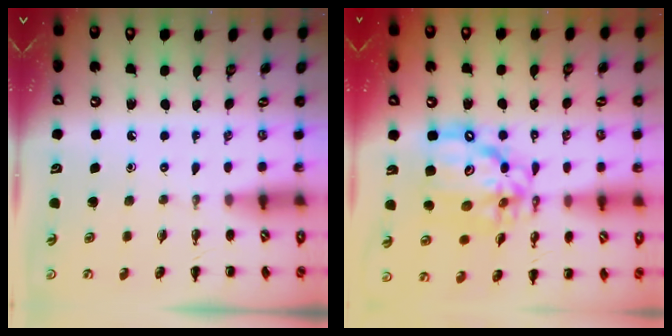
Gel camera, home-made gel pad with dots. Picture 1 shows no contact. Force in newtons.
{"total": 15.2, "press": 14.7, "slide": 4.2}